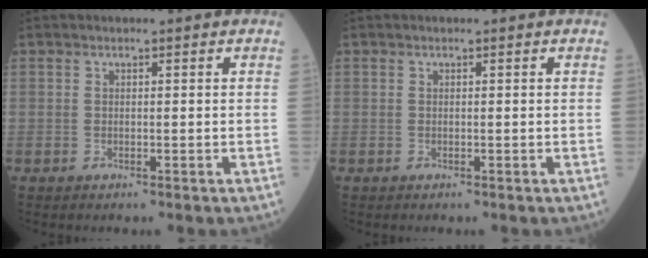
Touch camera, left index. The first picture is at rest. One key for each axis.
{"total": 0.0}